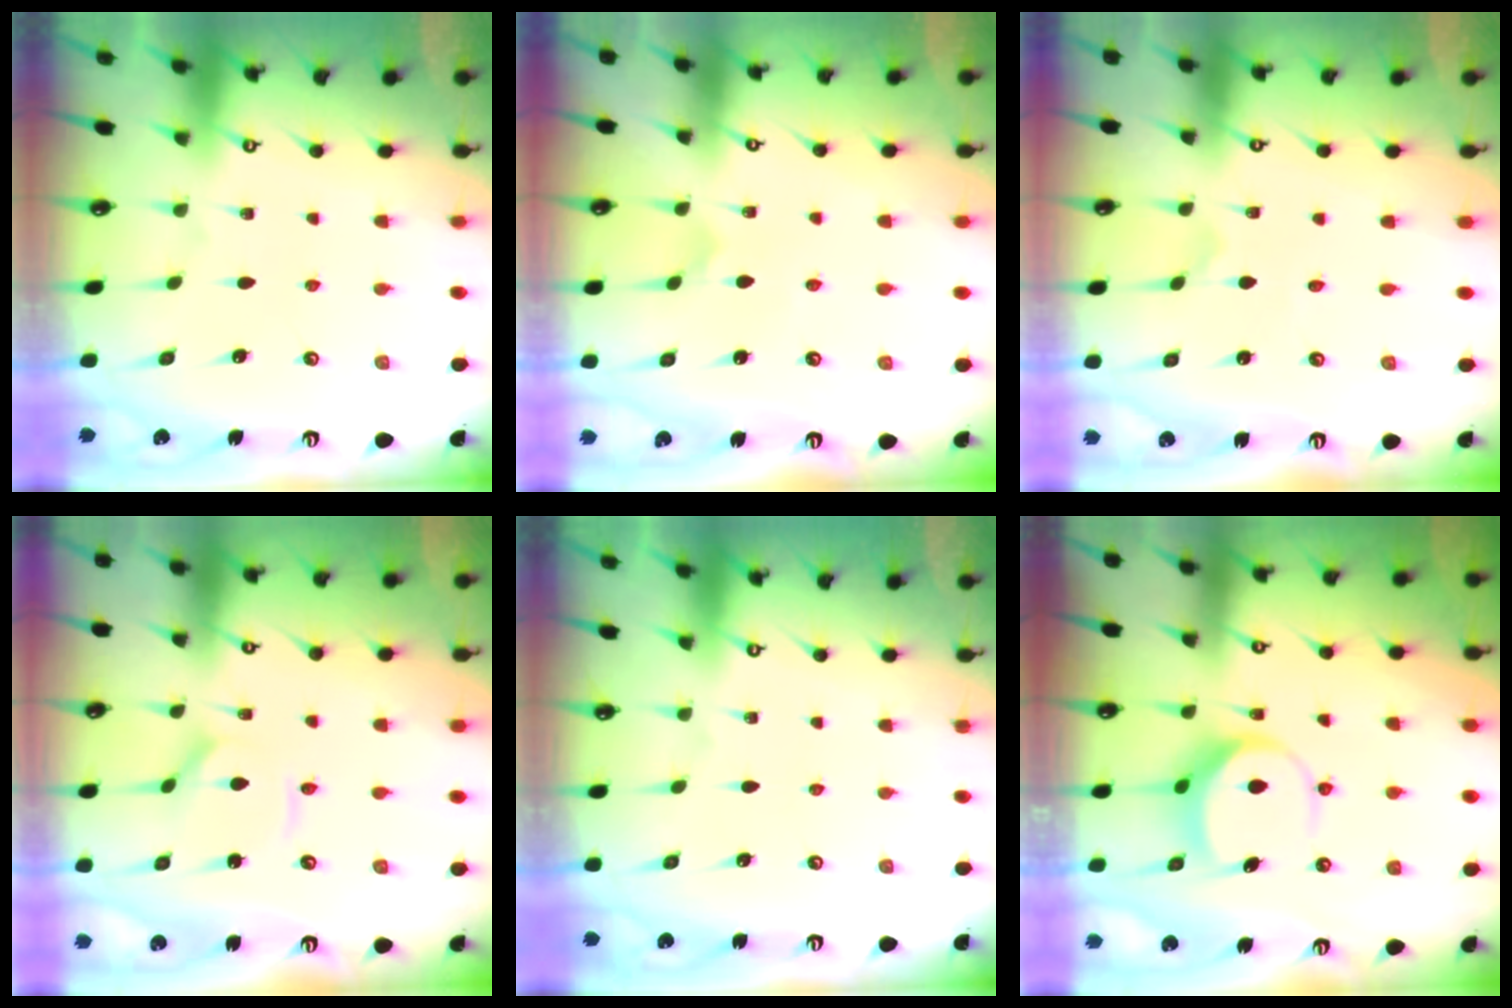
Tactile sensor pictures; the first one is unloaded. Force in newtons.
{"total": 2.5, "press": 2.5, "slide": 0.3}
{"total": 0.0}
{"total": 3.6, "press": 3.6, "slide": 0.5}
{"total": 0.0}
{"total": 6.5, "press": 6.5, "slide": 0.4}